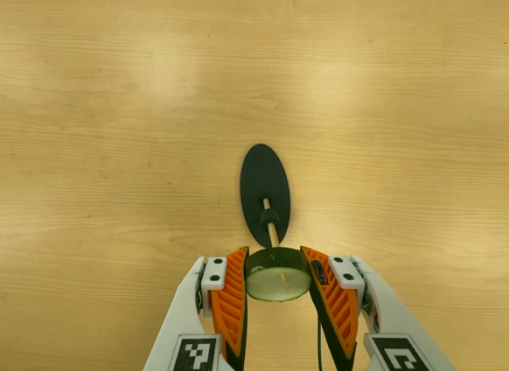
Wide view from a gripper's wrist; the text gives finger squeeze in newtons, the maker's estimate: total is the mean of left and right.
{"total": 11.8, "left": 11.4, "right": 12.2}